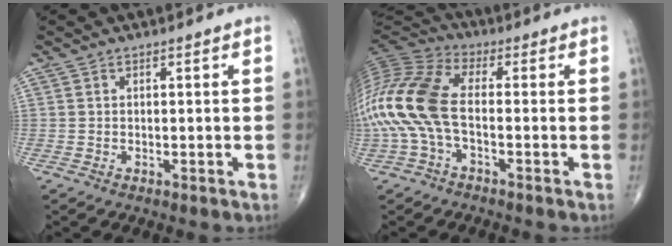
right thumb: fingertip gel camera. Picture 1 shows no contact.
{"total": 16.3, "force": [-2.2, 7.9, 14.0], "torque": [-0.323, 0.031, -0.049]}